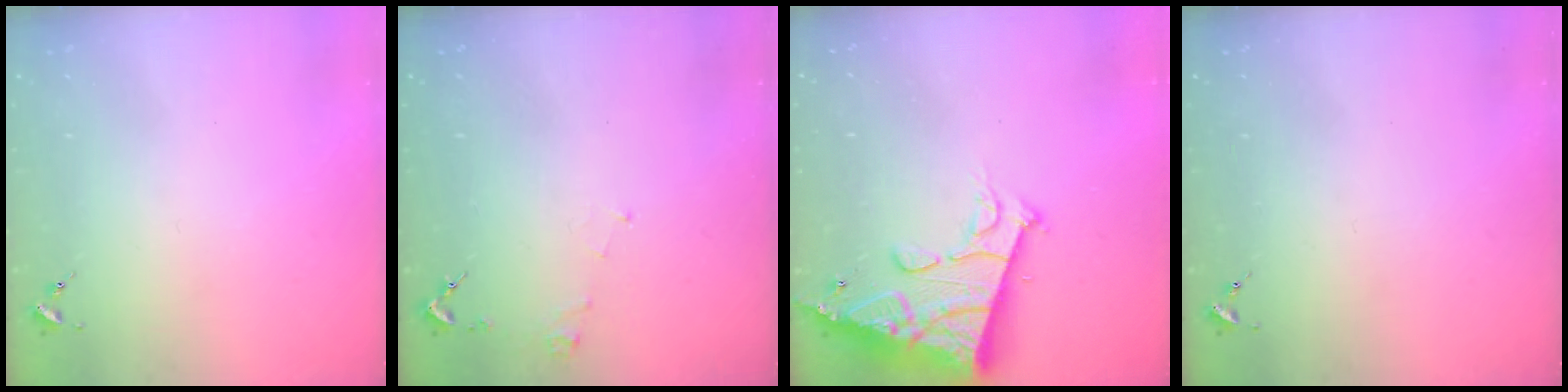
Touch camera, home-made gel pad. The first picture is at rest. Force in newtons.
{"total": 3.7, "press": 3.7, "slide": 0.5}
{"total": 16.0, "press": 15.9, "slide": 1.8}
{"total": 0.0}